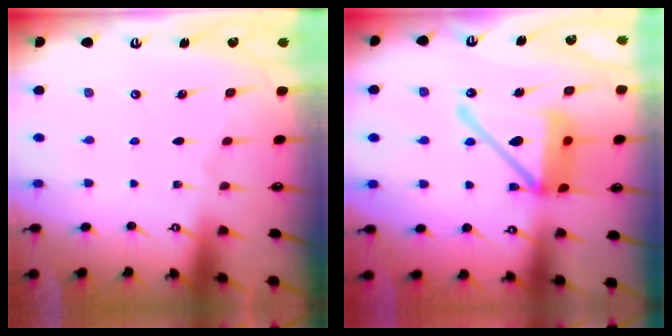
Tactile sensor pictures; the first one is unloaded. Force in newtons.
{"total": 16.8, "press": 16.7, "slide": 2.2}